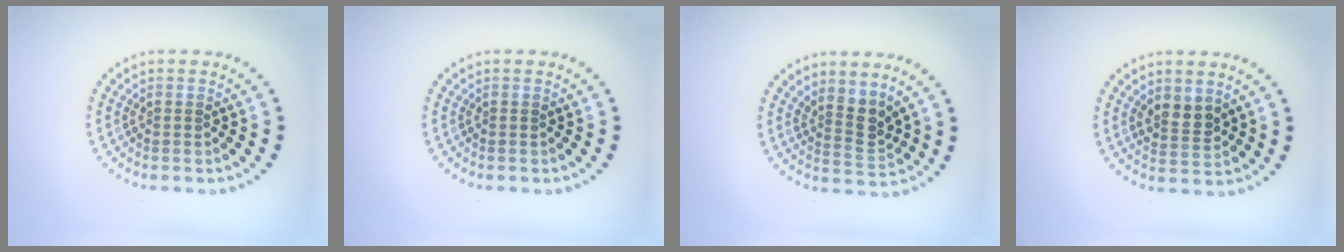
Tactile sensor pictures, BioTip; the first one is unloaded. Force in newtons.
{"total": 0.0}
{"total": 2.8, "press": 2.0, "slide": 1.9}
{"total": 2.5, "press": 2.3, "slide": 1.0}